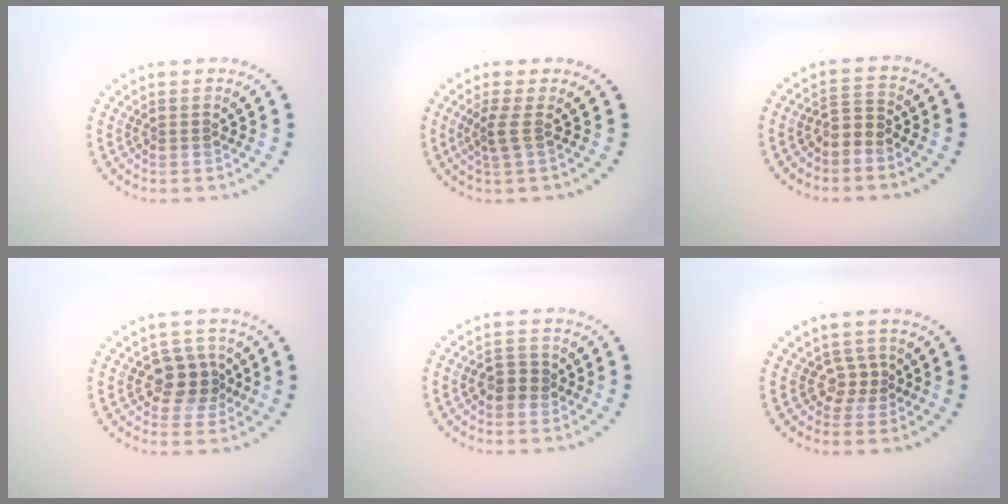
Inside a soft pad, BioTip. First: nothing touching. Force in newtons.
{"total": 1.7, "press": 1.1, "slide": 1.3}
{"total": 1.8, "press": 1.3, "slide": 1.3}
{"total": 3.6, "press": 3.3, "slide": 1.4}
{"total": 1.8, "press": 1.7, "slide": 0.5}
{"total": 1.7, "press": 1.3, "slide": 1.2}